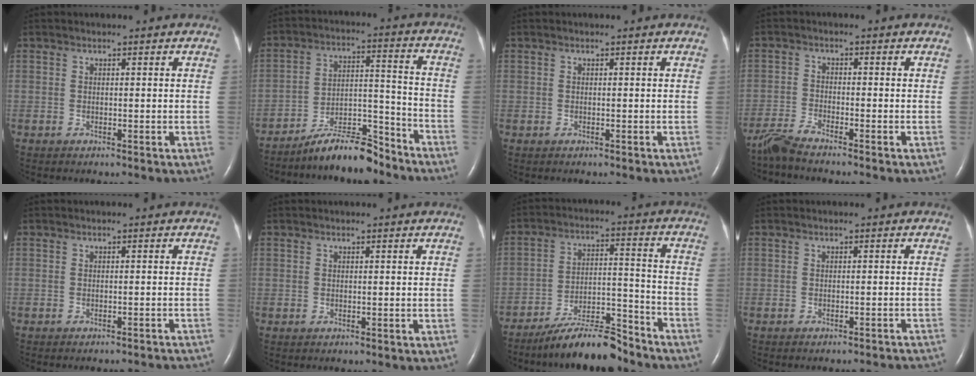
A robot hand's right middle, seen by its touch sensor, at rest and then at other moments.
{"total": 9.8, "force": [-8.9, 1.7, 4.0], "torque": [-0.060, 0.024, -0.150]}
{"total": 0.0}
{"total": 3.5, "force": [-3.3, -0.4, 1.2], "torque": [-0.035, -0.018, -0.071]}
{"total": 7.3, "force": [-7.2, 0.7, 1.5], "torque": [-0.015, -0.003, -0.068]}
{"total": 0.0}
{"total": 11.1, "force": [-9.7, 1.8, 5.0], "torque": [-0.080, 0.013, -0.165]}
{"total": 7.2, "force": [-7.0, 0.6, 1.4], "torque": [-0.013, -0.002, -0.066]}